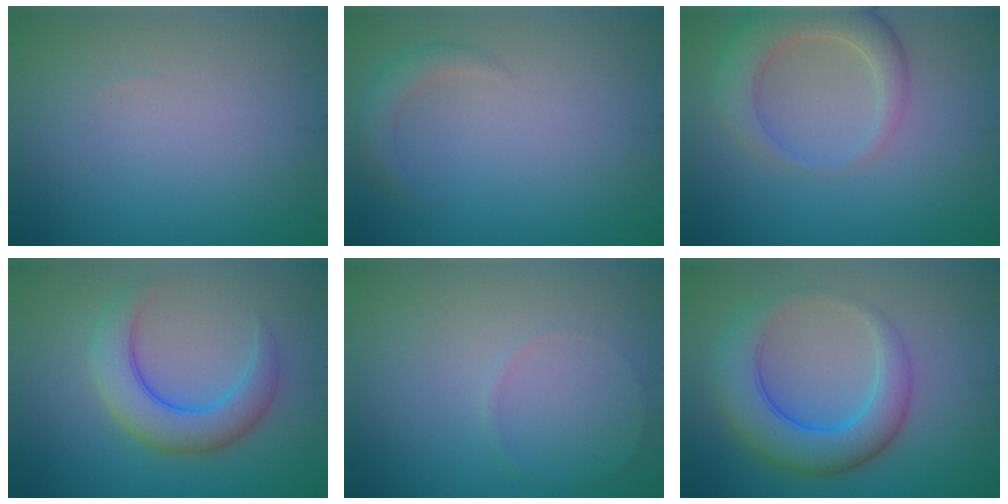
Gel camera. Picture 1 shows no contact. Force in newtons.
{"total": 1.8, "press": 1.8, "slide": 0.3}
{"total": 4.9, "press": 4.9, "slide": 0.5}
{"total": 5.3, "press": 5.3, "slide": 0.2}
{"total": 0.6, "press": 0.6, "slide": 0.1}
{"total": 6.3, "press": 6.3, "slide": 0.1}